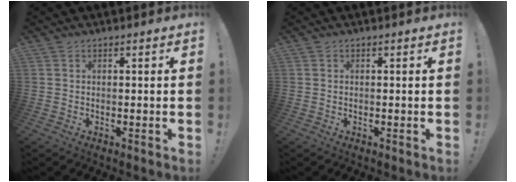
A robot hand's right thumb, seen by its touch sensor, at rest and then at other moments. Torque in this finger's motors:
{"motor_torque": [-0.32, 0.32, 0.00, -0.01, 0.06]}